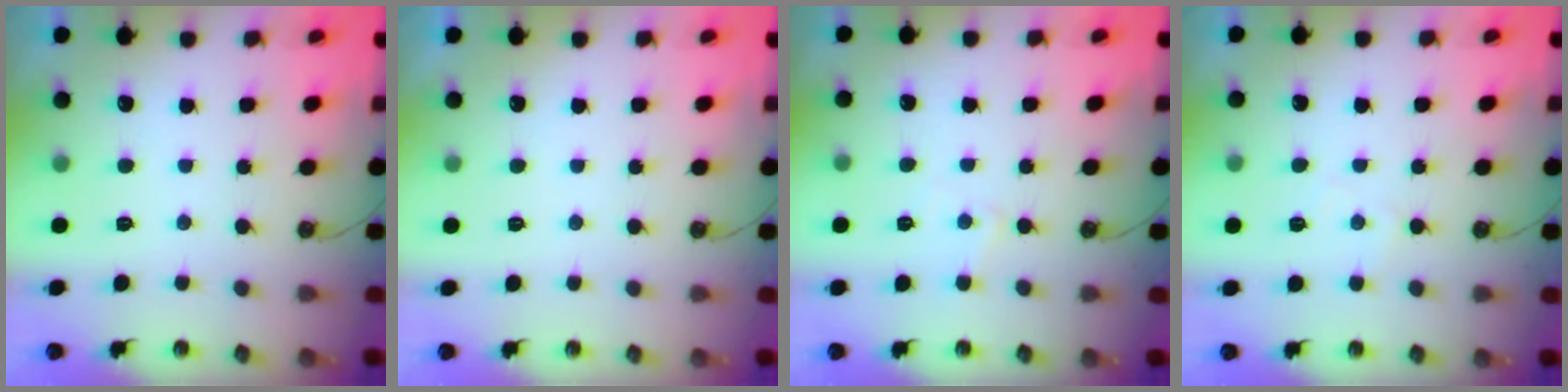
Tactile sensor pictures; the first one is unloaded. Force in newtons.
{"total": 2.2, "press": 2.2, "slide": 0.4}
{"total": 4.2, "press": 4.2, "slide": 0.5}
{"total": 4.4, "press": 4.3, "slide": 0.8}